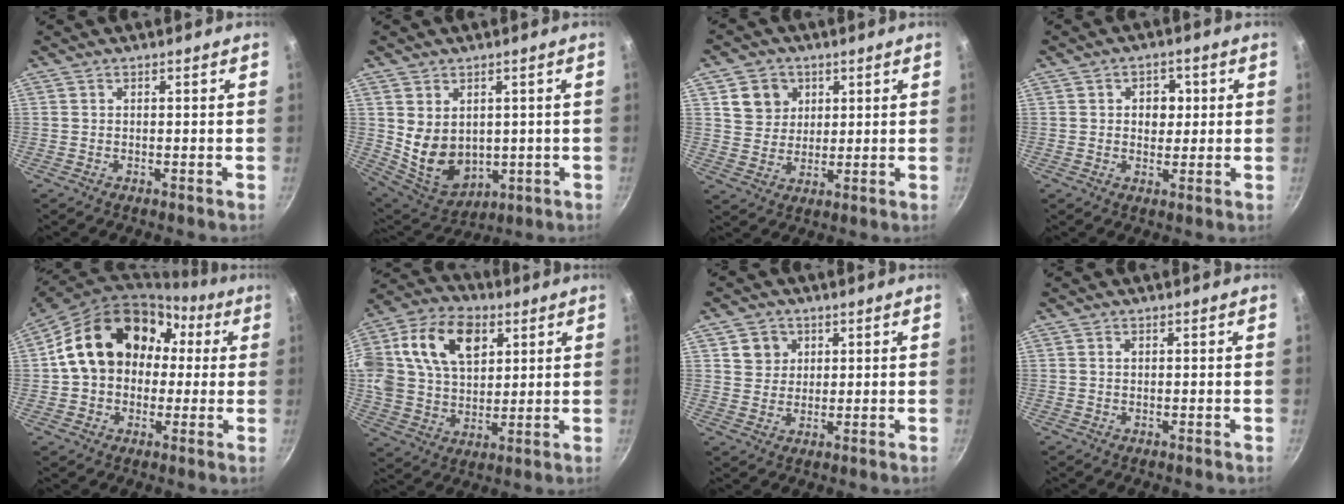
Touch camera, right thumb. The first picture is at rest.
{"total": 10.9, "force": [1.0, 8.2, 7.0], "torque": [-0.100, -0.024, 0.050]}
{"total": 6.9, "force": [2.5, 6.0, 2.1], "torque": [-0.004, 0.000, 0.045]}
{"total": 4.6, "force": [0.8, 3.7, 2.7], "torque": [-0.010, -0.002, 0.010]}
{"total": 19.9, "force": [2.8, 15.6, 11.9], "torque": [-0.172, 0.058, 0.044]}
{"total": 25.4, "force": [9.0, 17.0, 16.6], "torque": [-0.338, 0.021, 0.154]}
{"total": 4.5, "force": [1.7, 4.0, 1.1], "torque": [0.010, 0.003, 0.029]}
{"total": 1.1, "force": [0.3, 0.8, 0.7], "torque": [-0.008, 0.003, 0.006]}